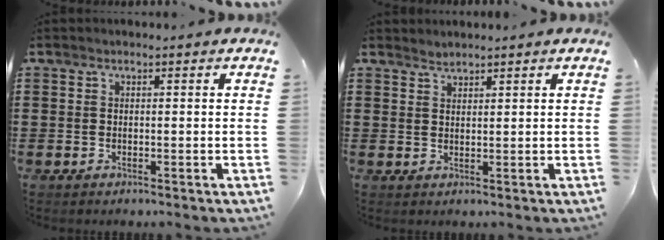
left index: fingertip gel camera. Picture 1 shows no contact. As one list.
[{"total": 1.2, "force": [1.2, 0.0, 0.0], "torque": [-0.003, -0.001, 0.024]}]